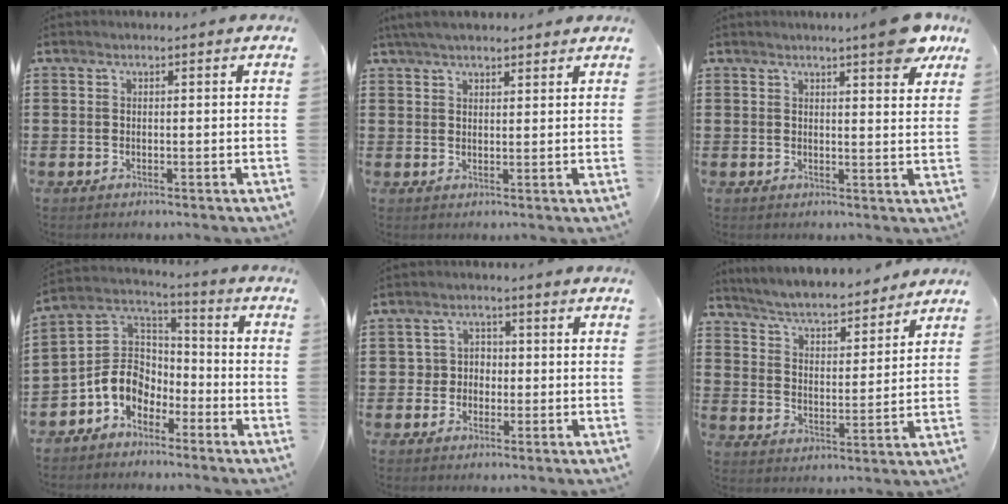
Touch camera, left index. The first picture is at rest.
{"total": 3.9, "force": [3.4, 0.8, 1.6], "torque": [-0.040, 0.000, 0.065]}
{"total": 6.5, "force": [5.2, 0.4, 3.9], "torque": [-0.051, -0.022, 0.084]}
{"total": 7.6, "force": [-3.9, 5.8, 2.9], "torque": [-0.094, 0.007, -0.085]}
{"total": 3.2, "force": [-0.6, 3.0, 0.9], "torque": [-0.031, 0.007, -0.017]}
{"total": 5.2, "force": [5.0, 0.2, 1.3], "torque": [-0.048, -0.035, 0.084]}